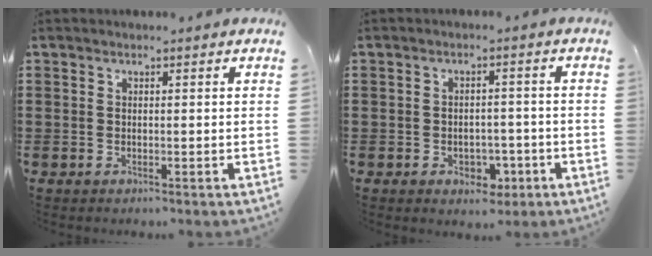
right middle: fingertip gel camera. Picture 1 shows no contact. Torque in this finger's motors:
{"motor_torque": [0.09, 0.07, 0.16, 0.02]}